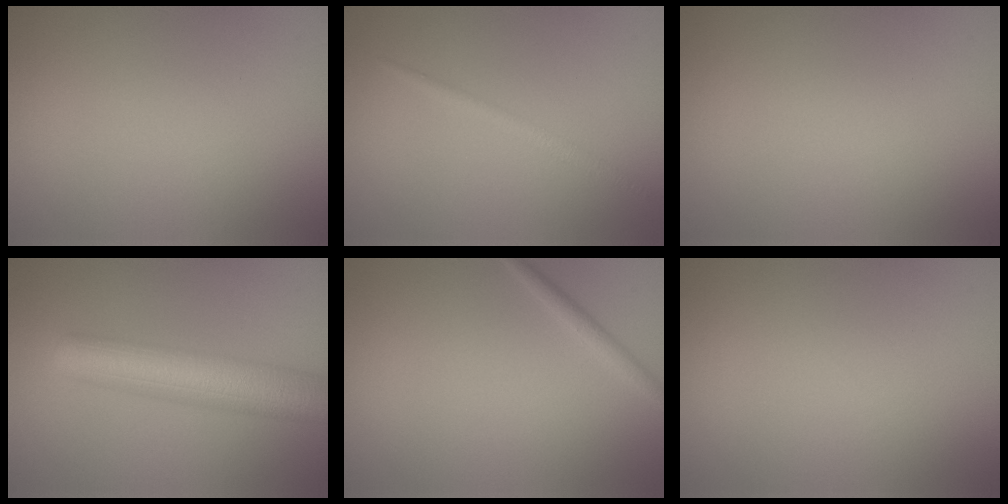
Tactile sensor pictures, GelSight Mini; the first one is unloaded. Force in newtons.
{"total": 1.4, "press": 1.4, "slide": 0.1}
{"total": 0.0}
{"total": 8.4, "press": 8.4, "slide": 0.2}
{"total": 1.1, "press": 1.1, "slide": 0.0}
{"total": 0.0}